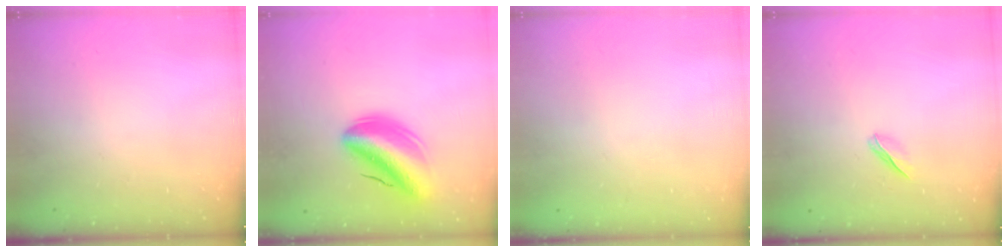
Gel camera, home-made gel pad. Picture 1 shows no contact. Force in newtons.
{"total": 10.7, "press": 10.1, "slide": 3.5}
{"total": 2.1, "press": 2.1, "slide": 0.1}
{"total": 3.0, "press": 2.8, "slide": 1.0}